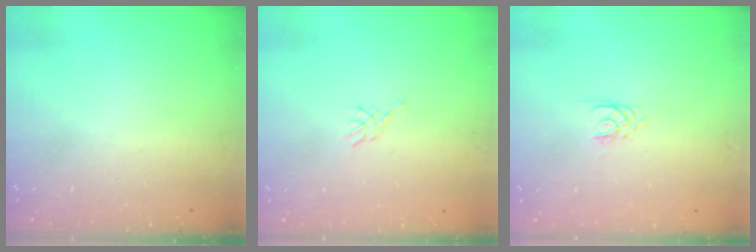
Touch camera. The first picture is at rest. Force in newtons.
{"total": 2.3, "press": 2.2, "slide": 0.5}
{"total": 1.7, "press": 1.7, "slide": 0.2}